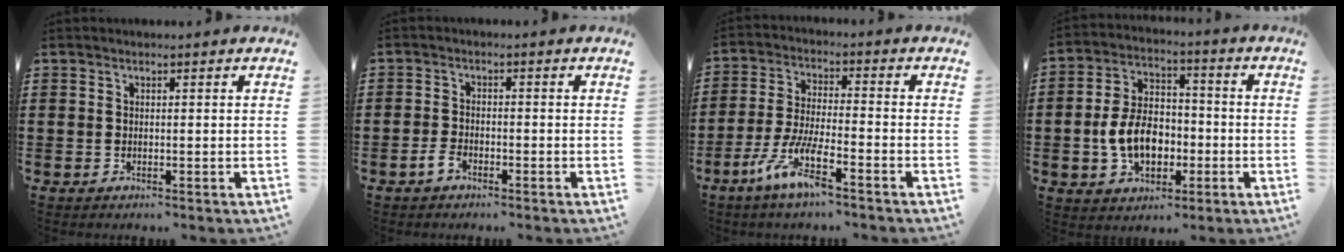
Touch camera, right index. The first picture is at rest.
{"total": 2.2, "force": [-1.6, 1.0, 1.2], "torque": [-0.032, -0.001, -0.033]}
{"total": 8.4, "force": [-5.4, 0.6, 6.4], "torque": [-0.159, -0.019, -0.109]}
{"total": 8.7, "force": [-1.9, 5.9, 6.0], "torque": [-0.121, 0.002, -0.040]}